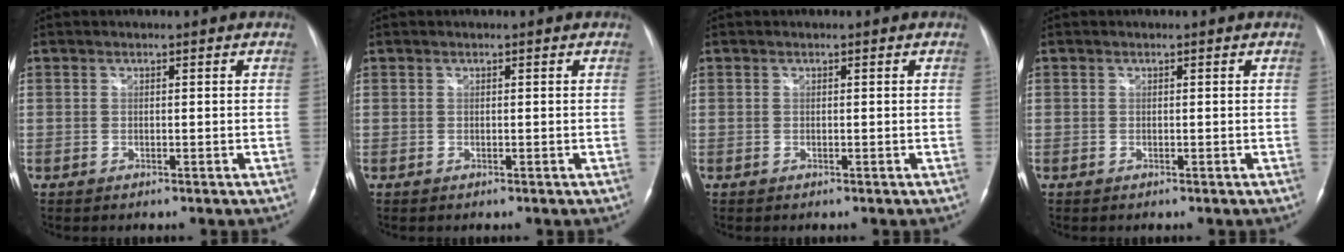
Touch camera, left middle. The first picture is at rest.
{"total": 0.0}
{"total": 0.0}
{"total": 0.0}